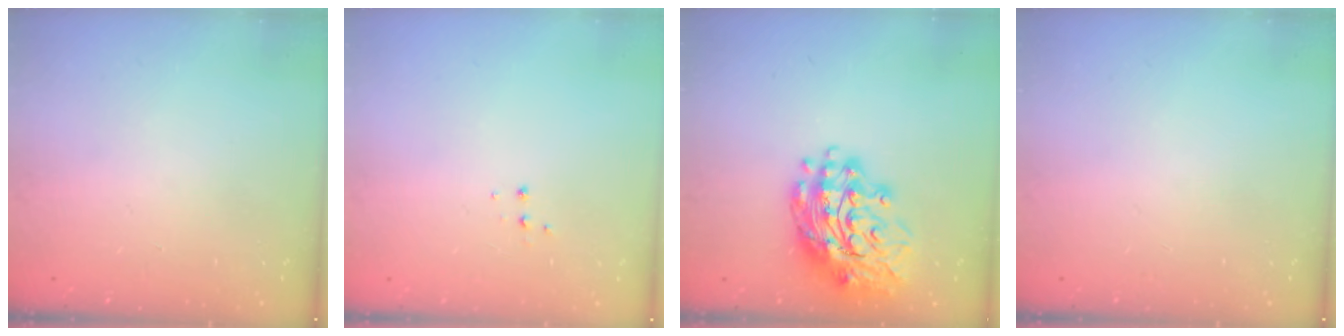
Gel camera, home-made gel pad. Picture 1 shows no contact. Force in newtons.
{"total": 3.9, "press": 3.9, "slide": 0.5}
{"total": 16.6, "press": 16.5, "slide": 1.7}
{"total": 0.0}